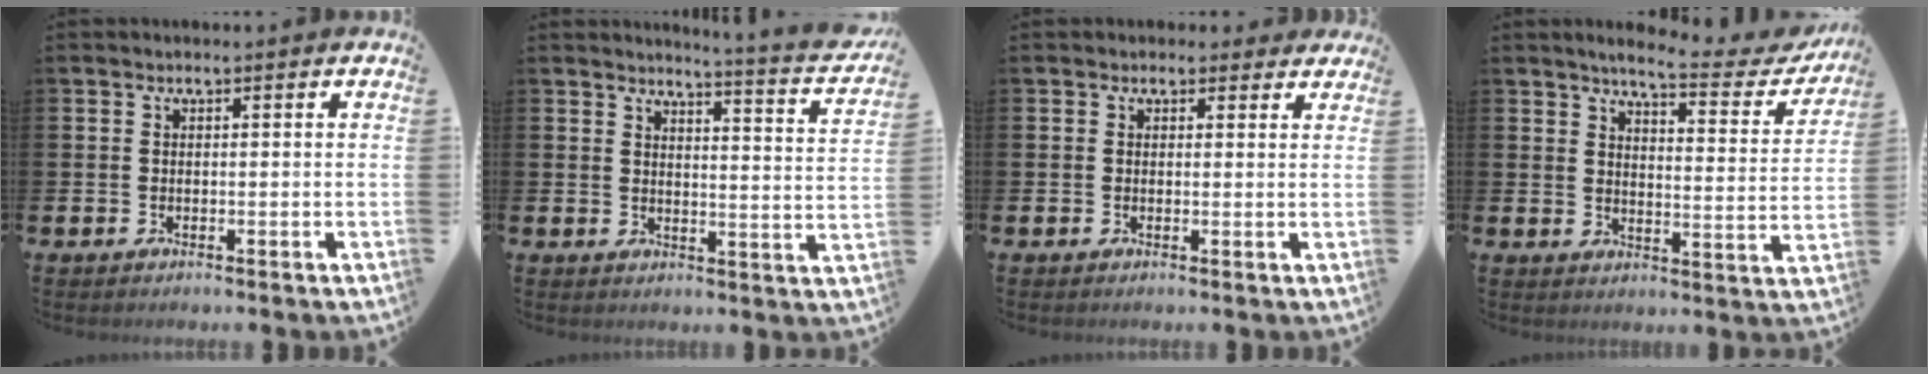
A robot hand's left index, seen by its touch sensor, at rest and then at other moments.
{"total": 3.9, "force": [3.7, -0.6, 1.0], "torque": [-0.015, -0.044, 0.054]}
{"total": 1.3, "force": [1.0, 0.9, 0.1], "torque": [0.003, 0.005, 0.015]}
{"total": 5.6, "force": [4.9, 0.7, 2.5], "torque": [-0.056, -0.033, 0.077]}